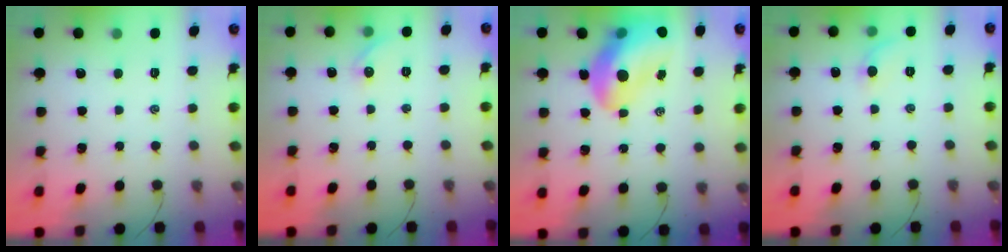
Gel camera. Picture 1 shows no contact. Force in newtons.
{"total": 4.9, "press": 4.7, "slide": 1.3}
{"total": 16.0, "press": 15.3, "slide": 4.7}
{"total": 4.7, "press": 4.4, "slide": 1.5}